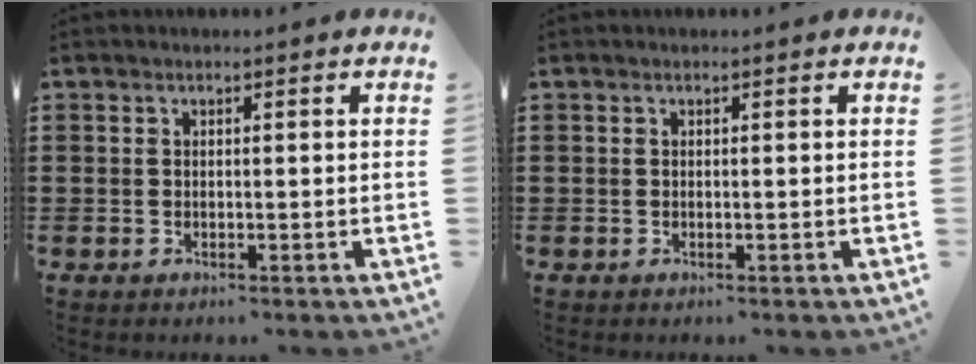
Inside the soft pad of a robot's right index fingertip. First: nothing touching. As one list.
[{"total": 0.0}]